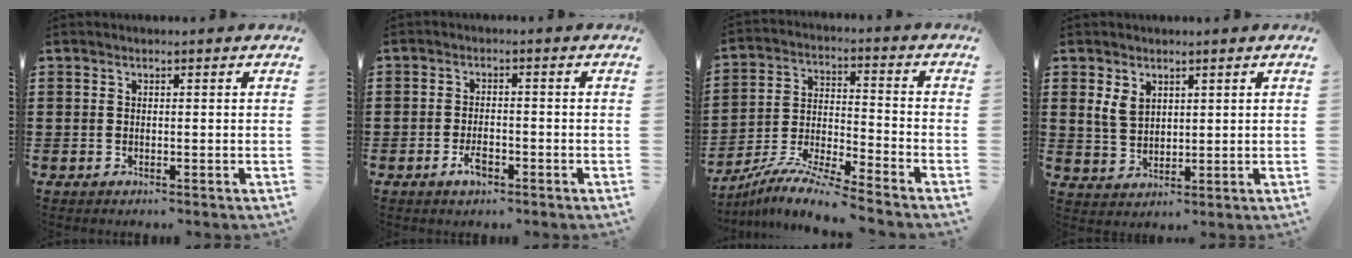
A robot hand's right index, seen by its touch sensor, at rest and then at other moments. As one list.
[{"total": 3.1, "force": [-1.6, 1.2, 2.4], "torque": [-0.050, -0.002, -0.030]}, {"total": 7.9, "force": [-7.5, -0.6, 2.3], "torque": [-0.052, -0.008, -0.154]}, {"total": 3.7, "force": [1.8, 2.6, 1.9], "torque": [-0.048, 0.010, 0.033]}]